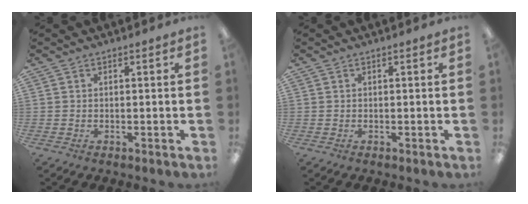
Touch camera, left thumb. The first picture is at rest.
{"total": 0.0}